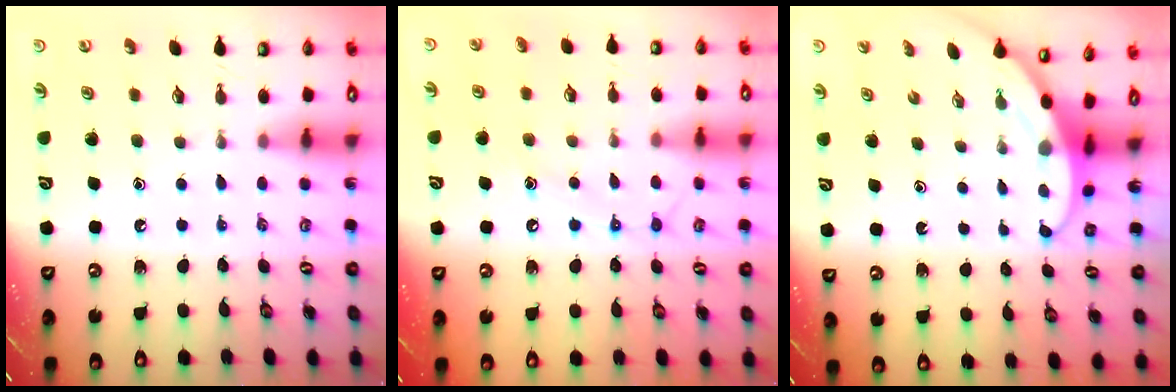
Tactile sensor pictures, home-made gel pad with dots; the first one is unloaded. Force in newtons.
{"total": 10.7, "press": 10.7, "slide": 1.0}
{"total": 3.4, "press": 3.4, "slide": 0.1}